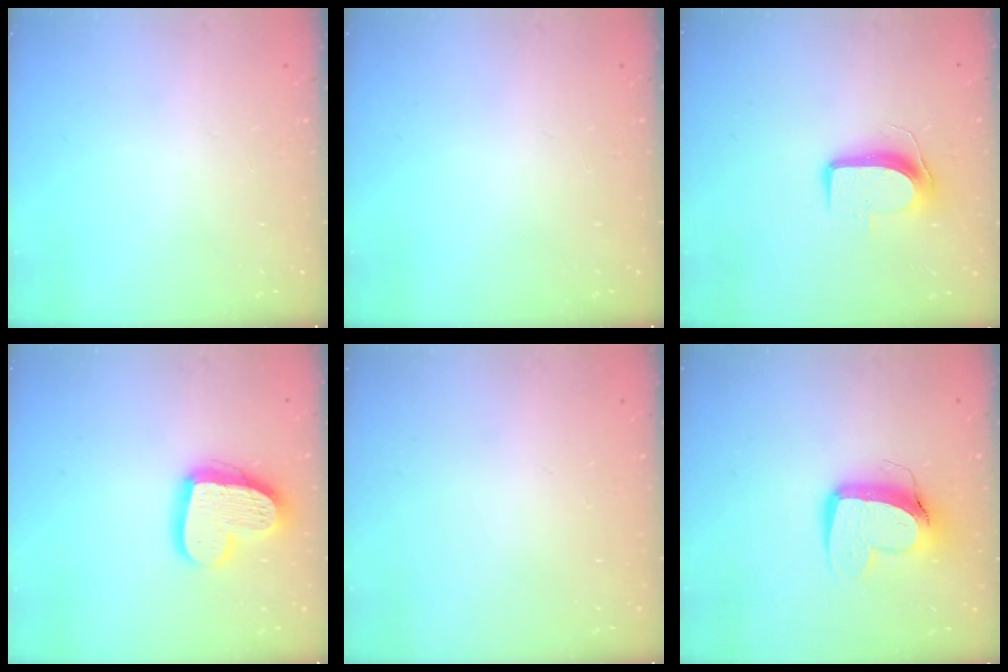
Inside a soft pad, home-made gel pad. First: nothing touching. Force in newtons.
{"total": 0.0}
{"total": 9.2, "press": 9.1, "slide": 0.9}
{"total": 17.2, "press": 17.1, "slide": 1.5}
{"total": 0.0}
{"total": 11.6, "press": 11.5, "slide": 1.3}